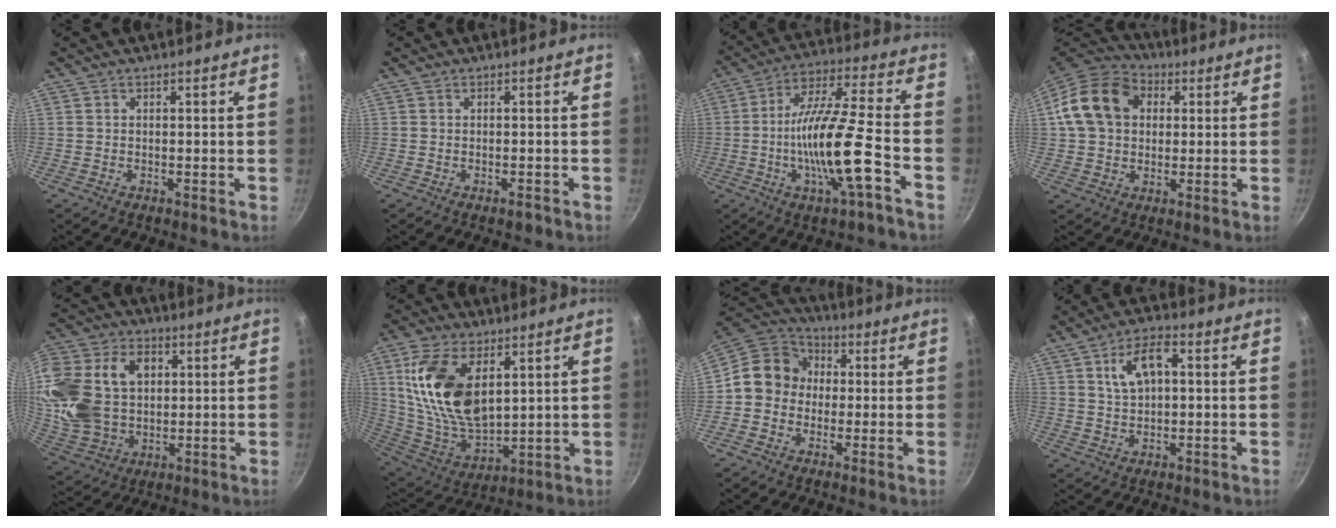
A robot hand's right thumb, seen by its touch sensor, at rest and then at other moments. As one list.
[{"total": 1.4, "force": [-0.9, 0.5, 0.9], "torque": [-0.016, 0.007, -0.009]}, {"total": 16.2, "force": [-5.4, 2.8, 15.0], "torque": [-0.265, 0.030, -0.105]}, {"total": 15.2, "force": [3.2, 11.8, 9.0], "torque": [-0.147, 0.025, 0.042]}, {"total": 26.0, "force": [4.8, 18.8, 17.3], "torque": [-0.364, 0.018, 0.095]}, {"total": 20.1, "force": [6.4, 11.2, 15.4], "torque": [-0.281, -0.036, 0.137]}, {"total": 10.8, "force": [0.2, 9.7, 4.7], "torque": [-0.041, 0.027, -0.021]}, {"total": 8.3, "force": [1.9, 4.5, 6.6], "torque": [-0.101, 0.015, 0.035]}]